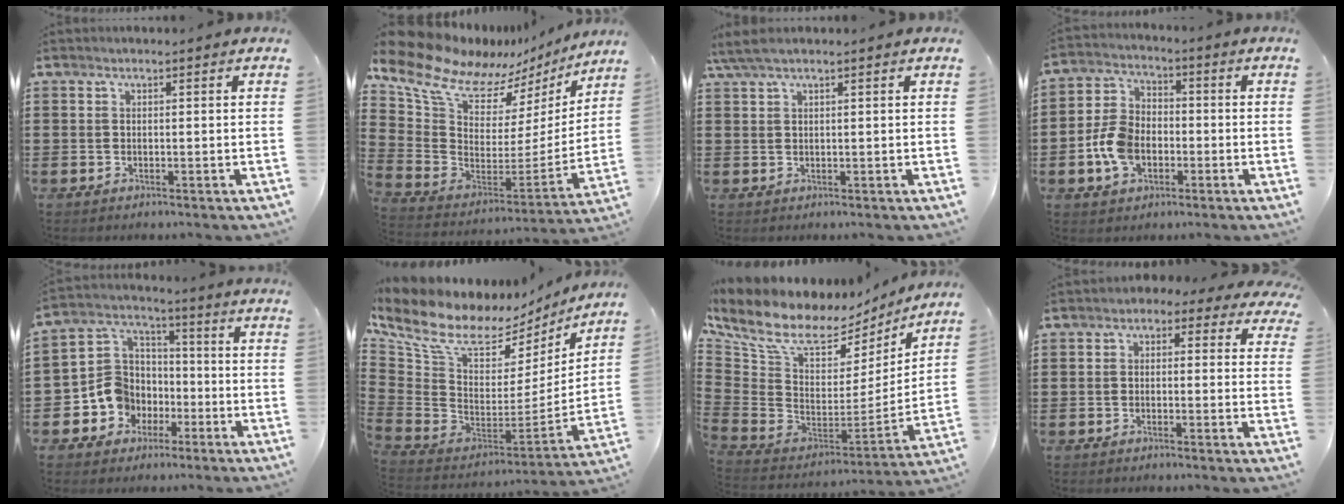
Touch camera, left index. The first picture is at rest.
{"total": 11.4, "force": [8.9, 5.3, 4.8], "torque": [-0.151, -0.063, 0.155]}
{"total": 2.7, "force": [1.6, 0.3, 2.1], "torque": [-0.043, 0.001, 0.030]}
{"total": 7.8, "force": [-2.4, 5.5, 5.1], "torque": [-0.132, 0.007, -0.051]}
{"total": 9.0, "force": [-3.2, 8.1, 2.1], "torque": [-0.090, 0.010, -0.062]}
{"total": 9.1, "force": [5.9, 4.8, 5.1], "torque": [-0.137, -0.044, 0.100]}
{"total": 8.9, "force": [6.0, 4.4, 5.0], "torque": [-0.134, -0.046, 0.103]}
{"total": 1.6, "force": [-0.4, 1.3, 0.9], "torque": [-0.022, 0.011, -0.011]}